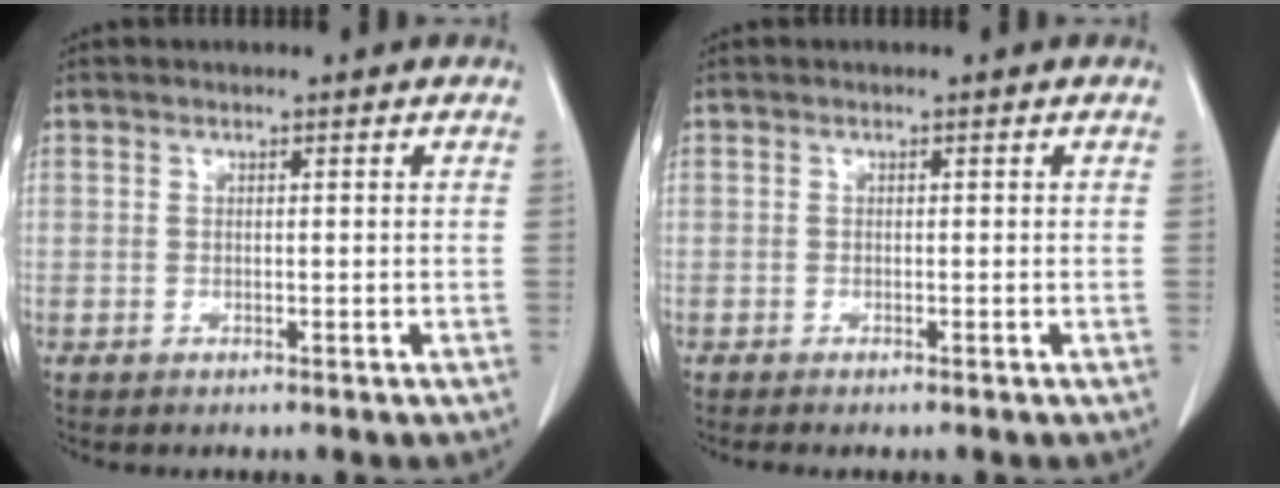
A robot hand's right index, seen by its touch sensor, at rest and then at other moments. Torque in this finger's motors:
{"motor_torque": [-0.02, 0.02, -0.03, 0.02]}